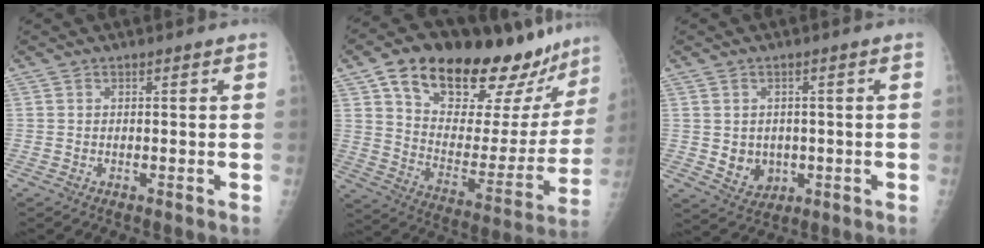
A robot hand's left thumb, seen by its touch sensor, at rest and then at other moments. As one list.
[{"total": 28.3, "force": [19.8, 11.0, 16.9], "torque": [-0.215, -0.068, 0.296]}, {"total": 5.2, "force": [-0.4, 4.5, 2.6], "torque": [-0.020, -0.002, 0.010]}]